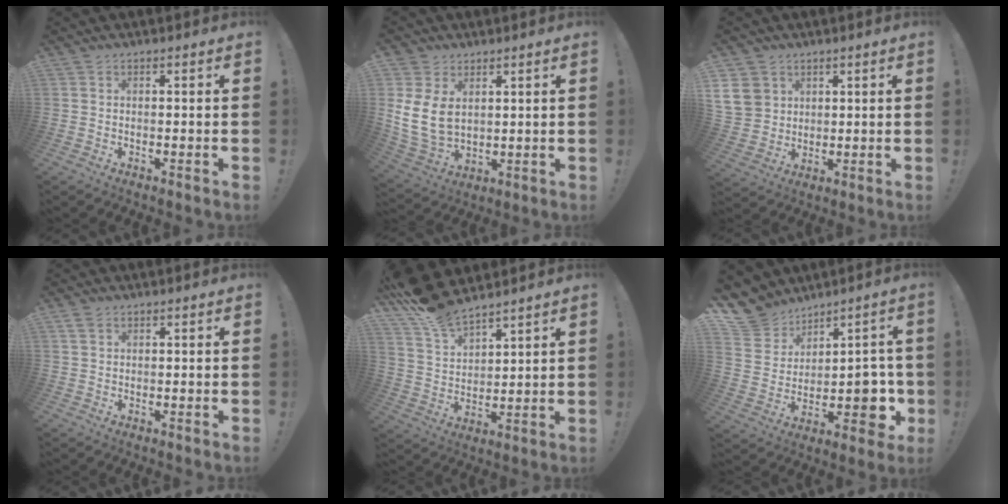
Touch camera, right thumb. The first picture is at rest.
{"total": 12.1, "force": [3.1, 9.0, 7.6], "torque": [-0.152, -0.020, 0.066]}
{"total": 9.2, "force": [4.0, 7.6, 3.2], "torque": [-0.053, -0.018, 0.083]}
{"total": 2.2, "force": [1.4, 1.2, 1.1], "torque": [-0.017, -0.001, 0.026]}
{"total": 11.1, "force": [10.2, 3.4, 2.8], "torque": [-0.066, -0.082, 0.189]}
{"total": 12.0, "force": [5.4, 9.5, 4.9], "torque": [-0.076, -0.039, 0.124]}